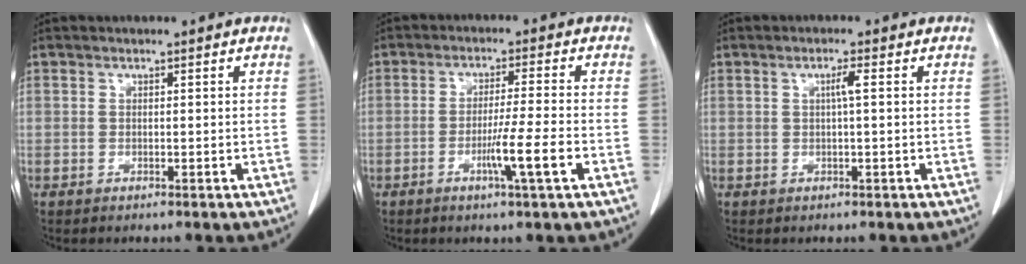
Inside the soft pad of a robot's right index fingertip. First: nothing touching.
{"total": 6.6, "force": [-2.5, -1.0, 6.1], "torque": [-0.103, -0.014, -0.047]}
{"total": 1.7, "force": [0.3, -0.2, 1.7], "torque": [-0.031, 0.002, 0.004]}